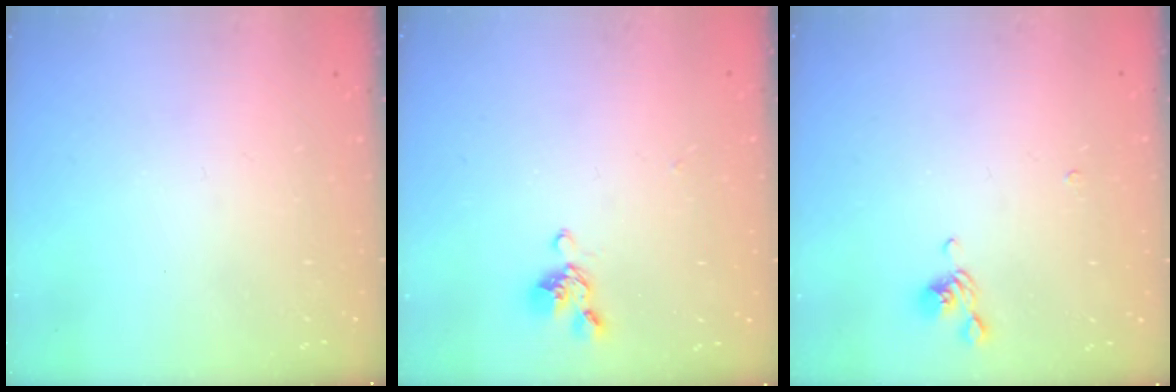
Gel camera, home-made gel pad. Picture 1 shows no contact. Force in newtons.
{"total": 2.9, "press": 2.8, "slide": 0.8}
{"total": 2.9, "press": 2.8, "slide": 0.5}